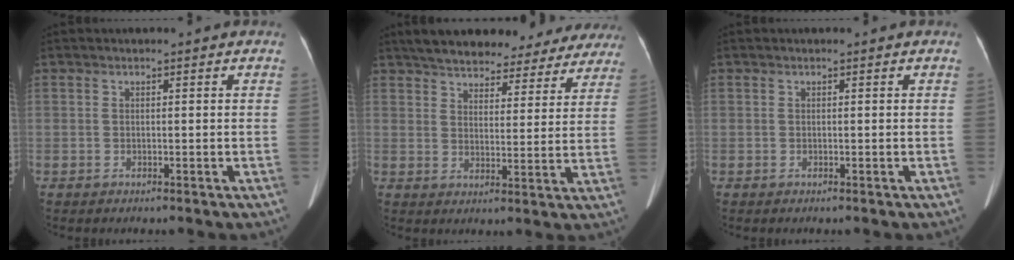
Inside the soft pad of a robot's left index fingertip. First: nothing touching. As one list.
[{"total": 25.9, "force": [22.7, 7.6, 9.9], "torque": [-0.148, -0.006, 0.280]}, {"total": 0.0}]